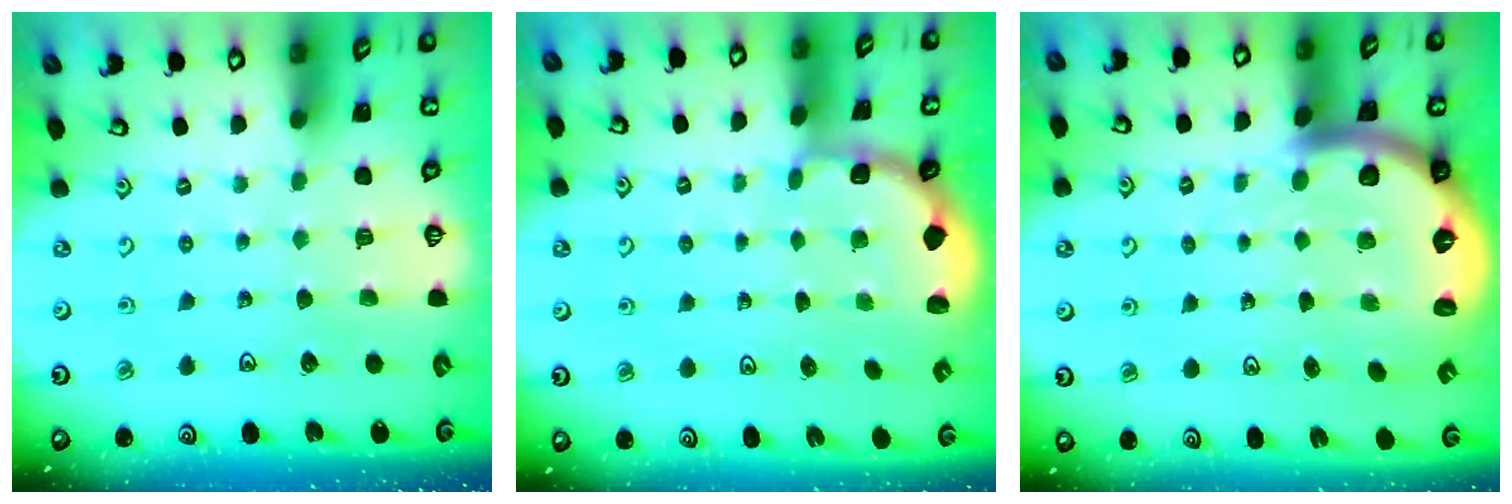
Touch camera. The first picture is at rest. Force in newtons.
{"total": 1.9, "press": 1.8, "slide": 0.8}
{"total": 6.6, "press": 6.5, "slide": 1.1}